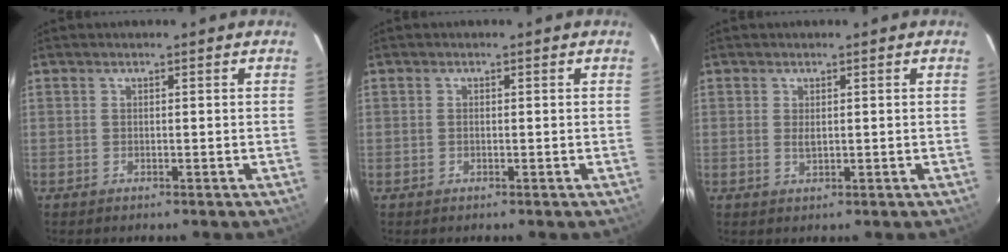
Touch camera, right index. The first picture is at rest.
{"total": 0.8, "force": [0.1, 0.5, 0.6], "torque": [-0.012, 0.001, 0.000]}
{"total": 1.7, "force": [0.2, 0.9, 1.4], "torque": [-0.025, 0.000, 0.005]}